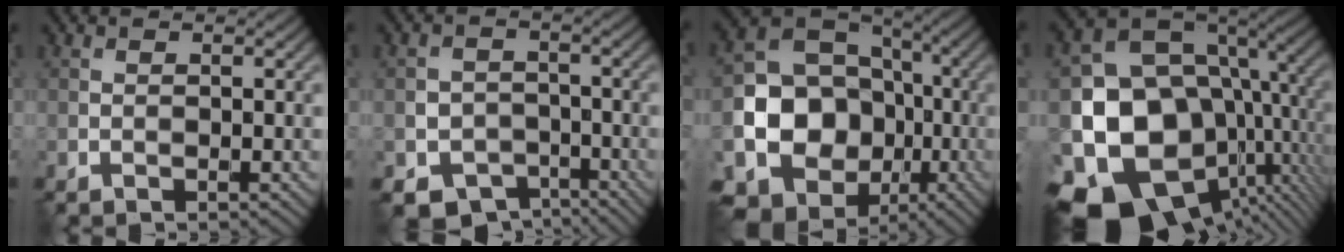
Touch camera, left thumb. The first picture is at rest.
{"total": 5.6, "force": [-3.3, 4.1, 1.9], "torque": [-0.040, -0.012, -0.054]}
{"total": 15.2, "force": [-4.0, 12.5, 7.7], "torque": [-0.170, -0.041, -0.065]}
{"total": 19.1, "force": [-5.2, 14.2, 11.7], "torque": [-0.247, -0.040, -0.066]}